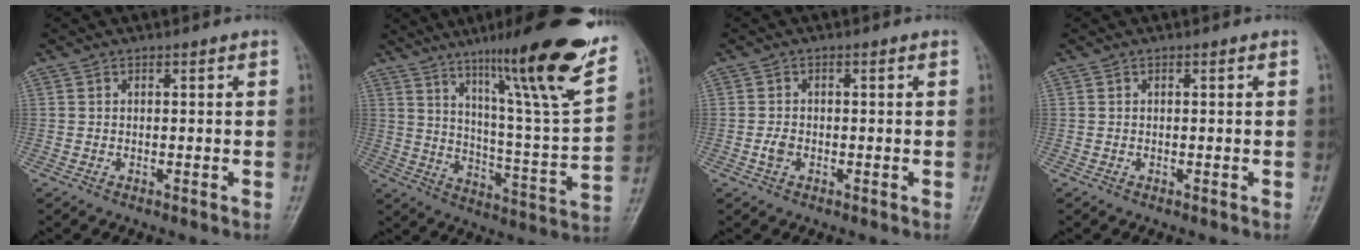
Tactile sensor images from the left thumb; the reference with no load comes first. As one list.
[{"total": 24.7, "force": [15.8, 2.3, 18.9], "torque": [-0.258, -0.062, 0.246]}, {"total": 1.9, "force": [-0.7, 1.3, 1.3], "torque": [-0.024, 0.003, -0.015]}, {"total": 0.0}]